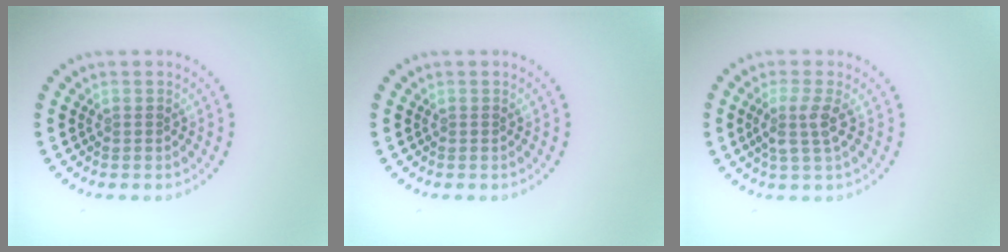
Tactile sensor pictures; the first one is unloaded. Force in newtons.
{"total": 0.0}
{"total": 2.2, "press": 1.8, "slide": 1.3}